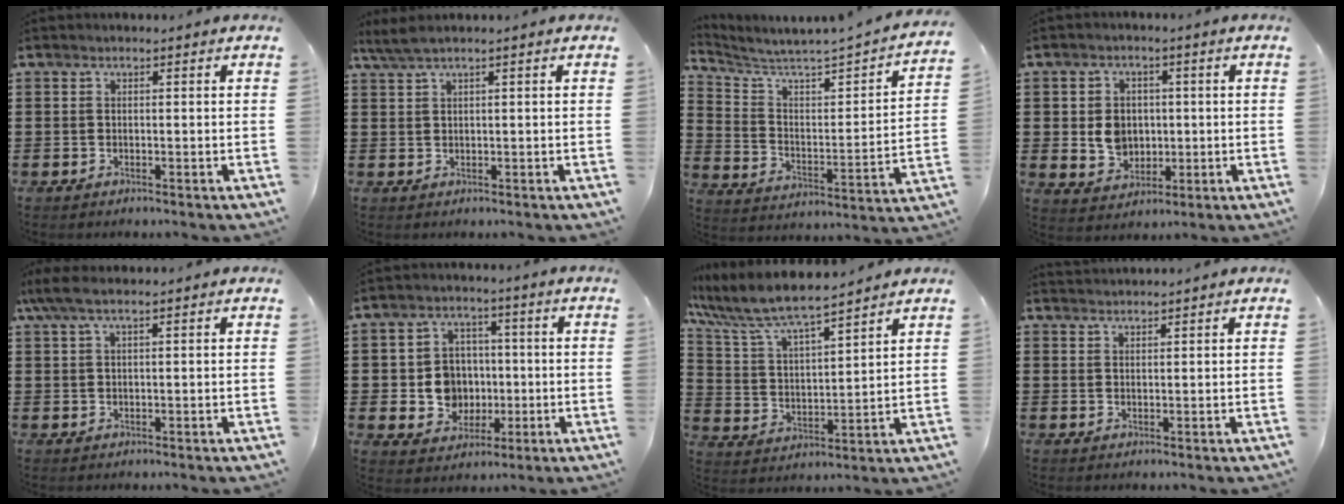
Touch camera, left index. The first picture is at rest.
{"total": 1.8, "force": [1.0, 0.0, 1.5], "torque": [-0.029, -0.001, 0.018]}
{"total": 2.7, "force": [2.1, 0.4, 1.6], "torque": [-0.050, -0.037, 0.022]}
{"total": 5.2, "force": [0.3, 4.5, 2.6], "torque": [-0.048, 0.005, 0.002]}
{"total": 3.6, "force": [1.9, 0.7, 2.9], "torque": [-0.067, 0.000, 0.032]}
{"total": 7.3, "force": [-0.2, 6.7, 2.8], "torque": [-0.067, 0.018, 0.002]}
{"total": 7.6, "force": [6.9, 1.0, 3.0], "torque": [-0.091, -0.039, 0.115]}
{"total": 1.4, "force": [1.4, -0.1, -0.1], "torque": [-0.002, 0.001, 0.028]}